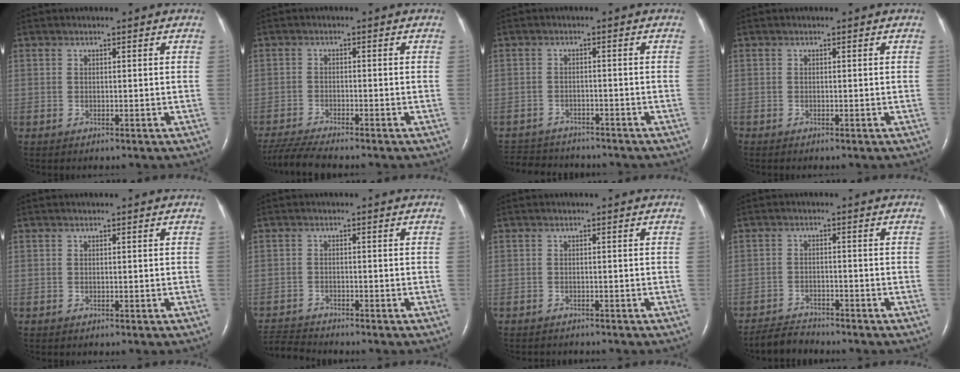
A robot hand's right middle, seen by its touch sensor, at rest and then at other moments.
{"total": 6.2, "force": [-5.6, -0.5, 2.5], "torque": [-0.048, -0.025, -0.100]}
{"total": 8.7, "force": [-8.1, 2.4, 1.9], "torque": [-0.039, 0.001, -0.117]}
{"total": 0.0}
{"total": 0.0}
{"total": 4.6, "force": [-4.6, -0.4, -0.1], "torque": [-0.002, -0.013, -0.084]}
{"total": 2.1, "force": [-2.0, 0.4, 0.3], "torque": [-0.006, -0.005, -0.025]}
{"total": 3.2, "force": [-3.2, 0.3, -0.2], "torque": [-0.002, -0.014, -0.059]}